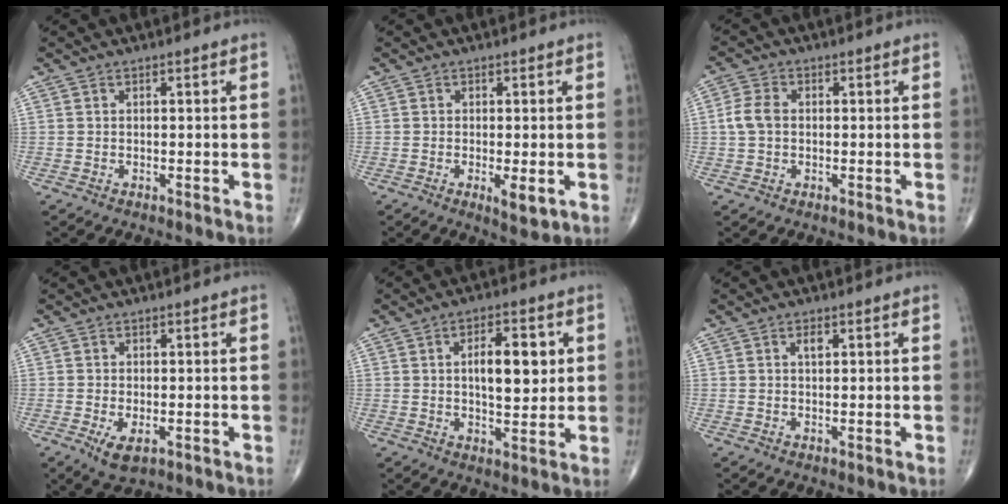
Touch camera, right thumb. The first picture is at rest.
{"total": 3.5, "force": [-0.9, 1.1, 3.2], "torque": [-0.051, -0.011, -0.014]}
{"total": 4.4, "force": [0.1, 3.1, 3.0], "torque": [-0.068, 0.010, -0.004]}
{"total": 4.0, "force": [-1.4, 1.9, 3.2], "torque": [-0.056, -0.009, -0.019]}
{"total": 9.4, "force": [1.8, 4.2, 8.2], "torque": [-0.107, -0.004, 0.029]}
{"total": 1.5, "force": [0.6, 0.7, 1.2], "torque": [-0.018, 0.000, 0.010]}